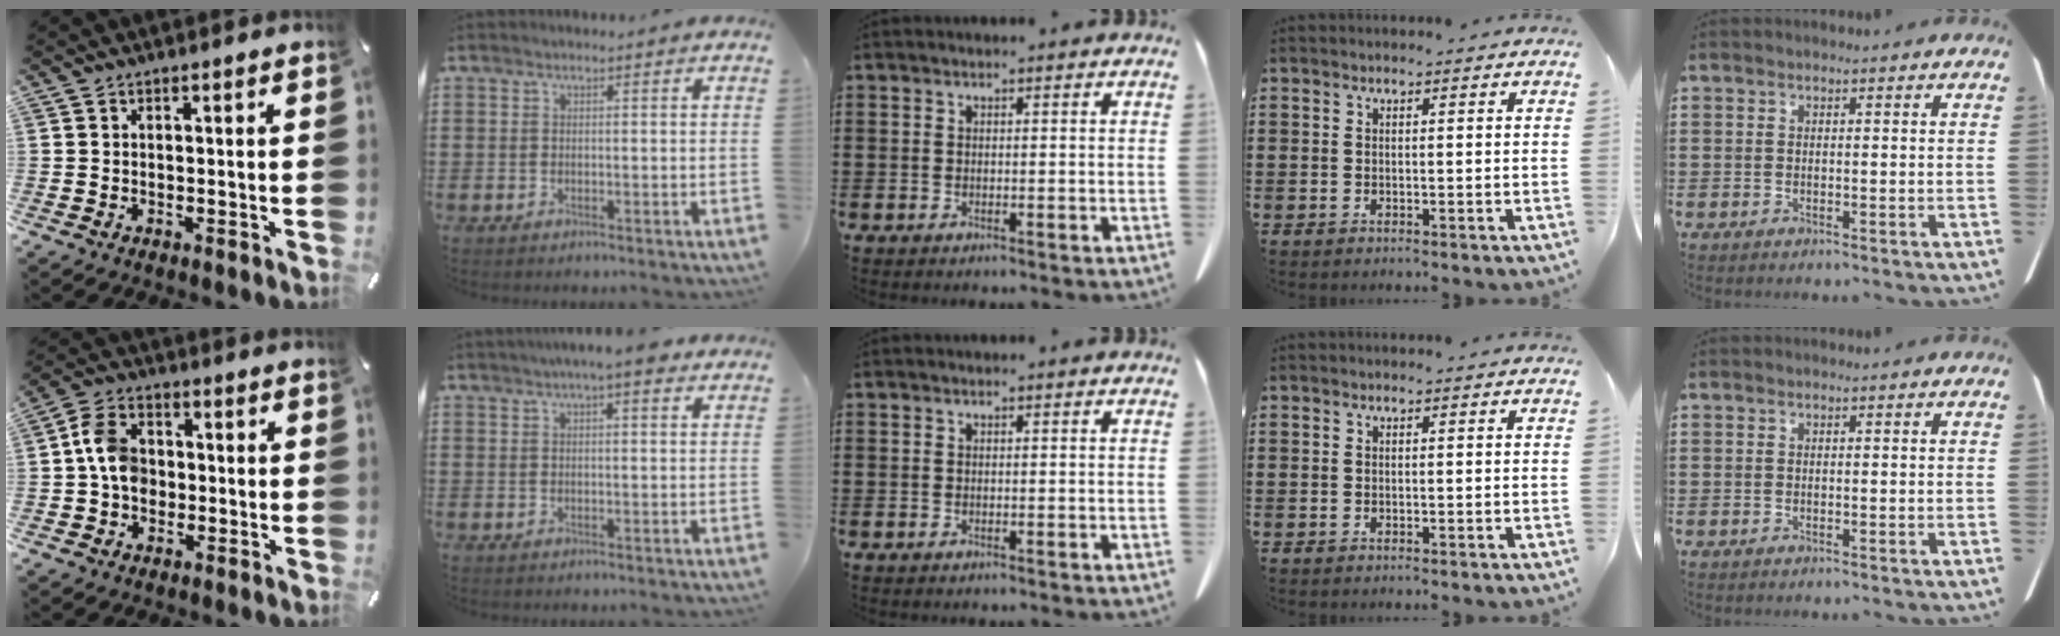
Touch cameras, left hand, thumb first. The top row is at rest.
{"thumb": {"total": 8.0, "force": [-0.8, 6.5, 4.7], "torque": [-0.091, 0.017, -0.013]}, "index": {"total": 4.2, "force": [2.8, 0.7, 3.1], "torque": [-0.058, 0.005, 0.047]}}